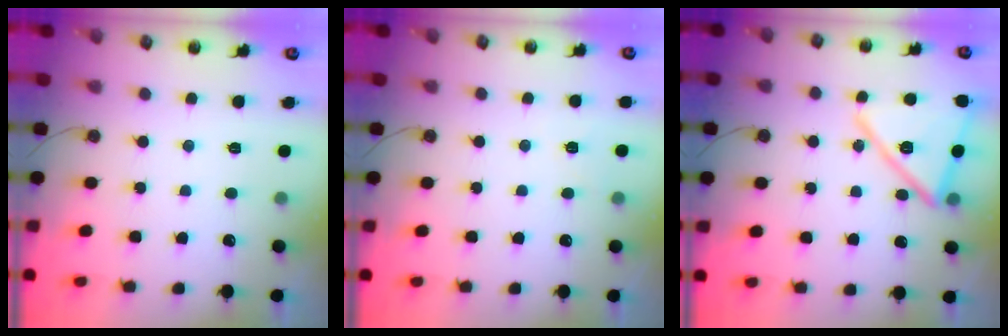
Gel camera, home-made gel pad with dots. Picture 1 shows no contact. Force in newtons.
{"total": 3.1, "press": 2.9, "slide": 1.2}
{"total": 17.8, "press": 17.7, "slide": 1.2}